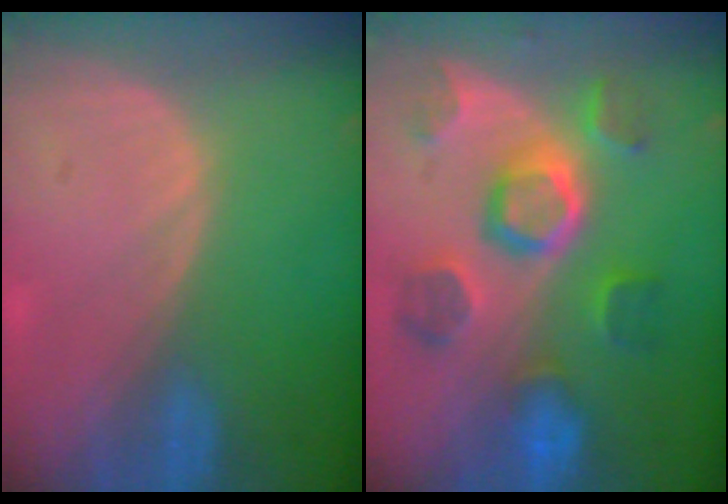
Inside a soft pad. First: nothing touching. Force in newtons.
{"total": 10.1, "press": 9.4, "slide": 3.8}